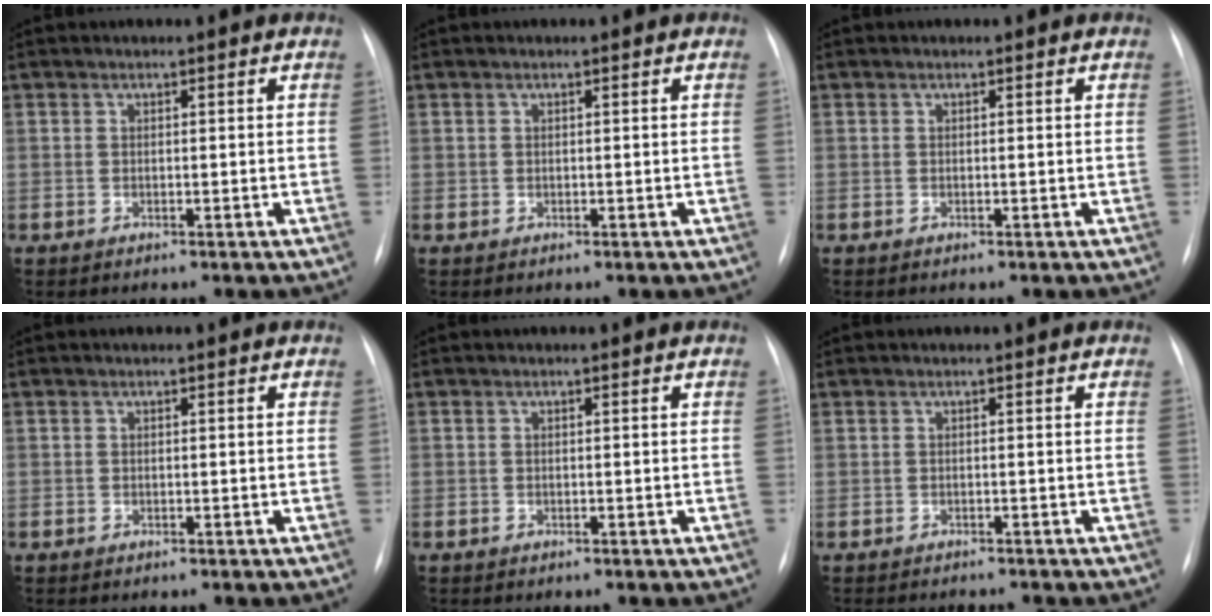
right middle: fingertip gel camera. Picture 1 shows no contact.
{"total": 0.0}
{"total": 0.0}
{"total": 0.6, "force": [-0.4, 0.3, 0.1], "torque": [-0.008, 0.001, -0.008]}
{"total": 0.9, "force": [-0.7, 0.5, 0.3], "torque": [-0.010, 0.000, -0.010]}
{"total": 5.8, "force": [-5.3, 1.5, 2.0], "torque": [-0.021, -0.001, -0.067]}